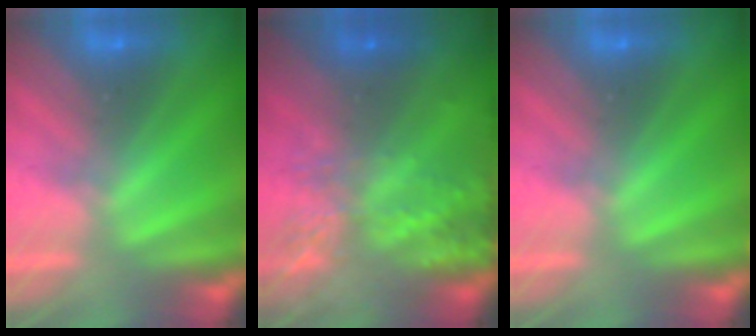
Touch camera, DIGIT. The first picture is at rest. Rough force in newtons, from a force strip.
{"total": 8.6}
{"total": 0.0}